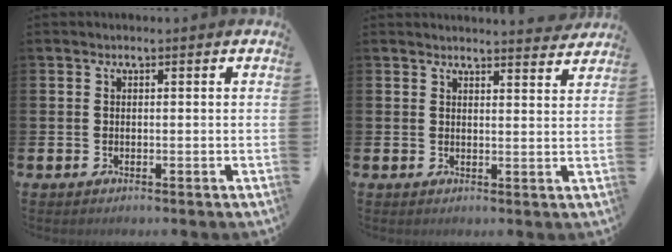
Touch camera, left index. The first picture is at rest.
{"total": 3.1, "force": [3.1, -0.2, -0.1], "torque": [0.017, -0.028, 0.052]}